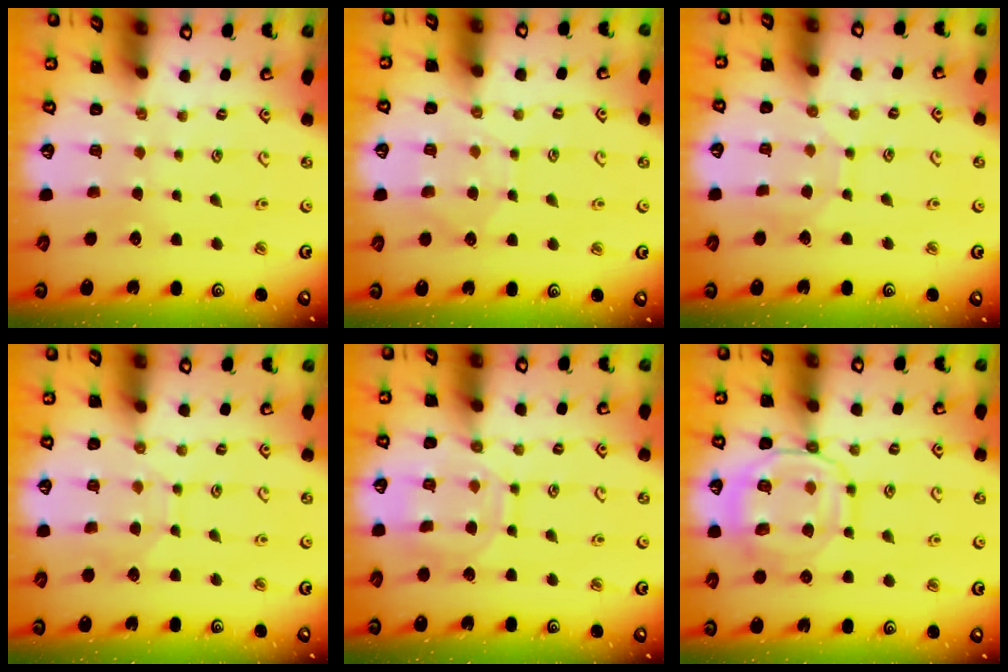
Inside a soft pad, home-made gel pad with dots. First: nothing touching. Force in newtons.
{"total": 5.4, "press": 5.4, "slide": 0.7}
{"total": 5.7, "press": 5.7, "slide": 0.2}
{"total": 5.8, "press": 5.8, "slide": 0.6}
{"total": 11.7, "press": 11.7, "slide": 0.8}
{"total": 12.2, "press": 12.1, "slide": 1.3}